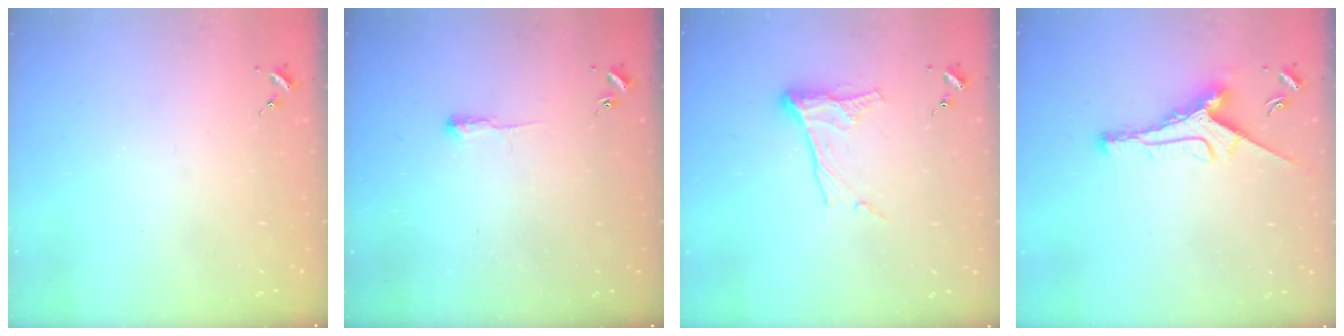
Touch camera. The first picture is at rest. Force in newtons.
{"total": 2.7, "press": 2.6, "slide": 0.4}
{"total": 10.6, "press": 10.6, "slide": 0.6}
{"total": 9.2, "press": 9.2, "slide": 0.5}